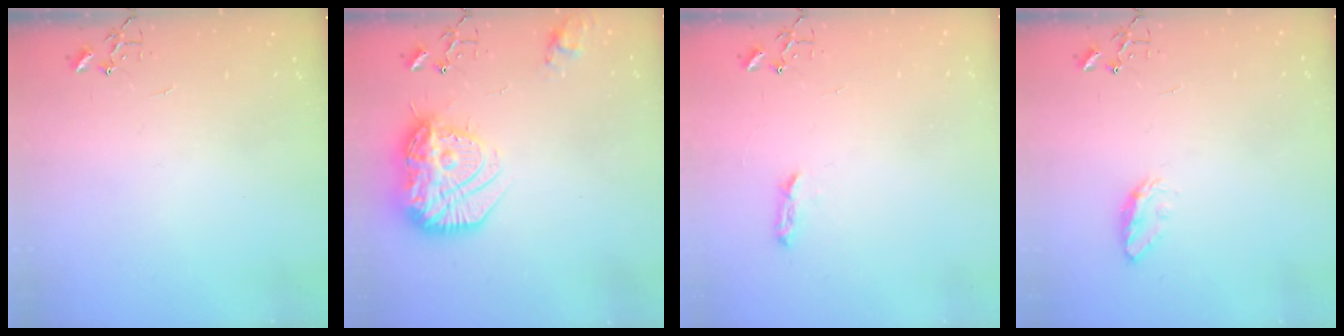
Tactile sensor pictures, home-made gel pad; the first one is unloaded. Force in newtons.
{"total": 21.1, "press": 21.0, "slide": 2.1}
{"total": 5.5, "press": 5.5, "slide": 0.5}
{"total": 5.9, "press": 5.8, "slide": 0.7}